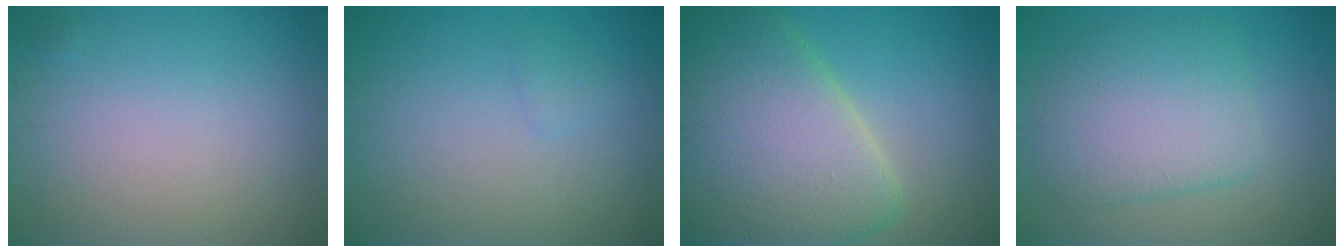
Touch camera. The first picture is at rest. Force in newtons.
{"total": 0.6, "press": 0.6, "slide": 0.0}
{"total": 11.0, "press": 10.9, "slide": 1.1}
{"total": 6.0, "press": 6.0, "slide": 0.3}